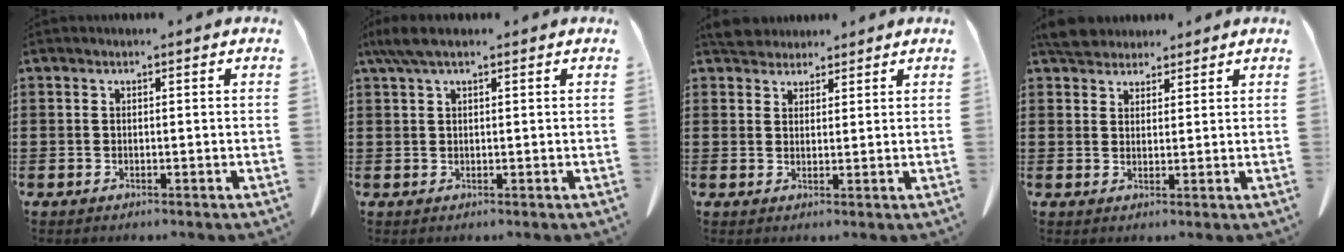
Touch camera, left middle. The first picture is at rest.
{"total": 3.4, "force": [1.9, 0.9, 2.7], "torque": [-0.057, 0.004, 0.034]}
{"total": 4.1, "force": [3.7, 1.5, 0.8], "torque": [-0.019, -0.003, 0.071]}
{"total": 4.4, "force": [4.0, 1.7, 0.9], "torque": [-0.024, -0.003, 0.075]}